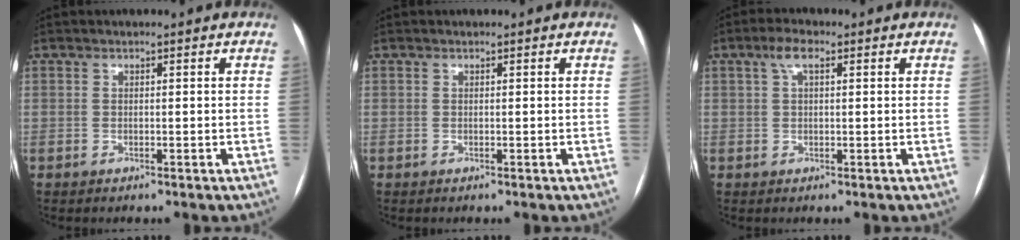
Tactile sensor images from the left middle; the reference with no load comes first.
{"total": 0.0}
{"total": 3.0, "force": [1.3, 1.2, 2.4], "torque": [-0.051, 0.017, 0.028]}